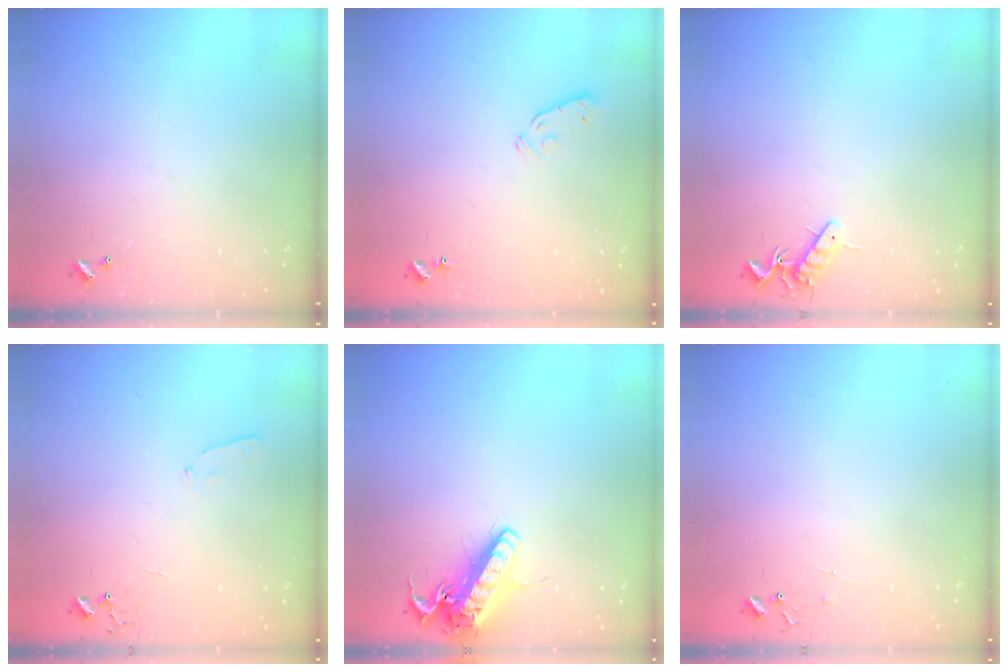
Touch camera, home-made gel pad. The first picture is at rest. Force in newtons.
{"total": 5.3, "press": 5.3, "slide": 0.7}
{"total": 7.6, "press": 7.5, "slide": 0.8}
{"total": 3.9, "press": 3.9, "slide": 0.6}
{"total": 15.0, "press": 14.7, "slide": 2.8}
{"total": 6.9, "press": 6.9, "slide": 0.4}